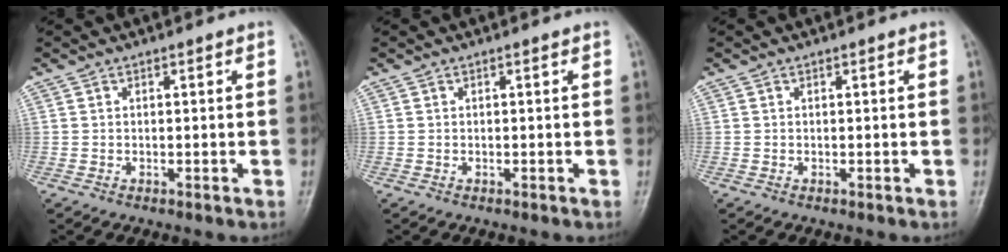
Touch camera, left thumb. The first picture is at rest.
{"total": 0.0}
{"total": 0.0}